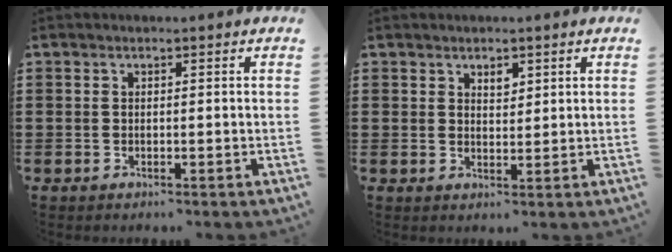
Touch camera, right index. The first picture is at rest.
{"total": 1.9, "force": [1.4, 1.0, 0.8], "torque": [-0.011, 0.001, 0.024]}